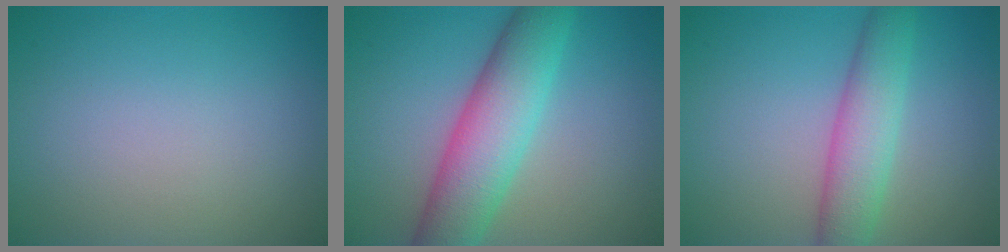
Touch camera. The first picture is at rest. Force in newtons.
{"total": 7.6, "press": 7.6, "slide": 0.3}
{"total": 4.7, "press": 4.7, "slide": 0.1}